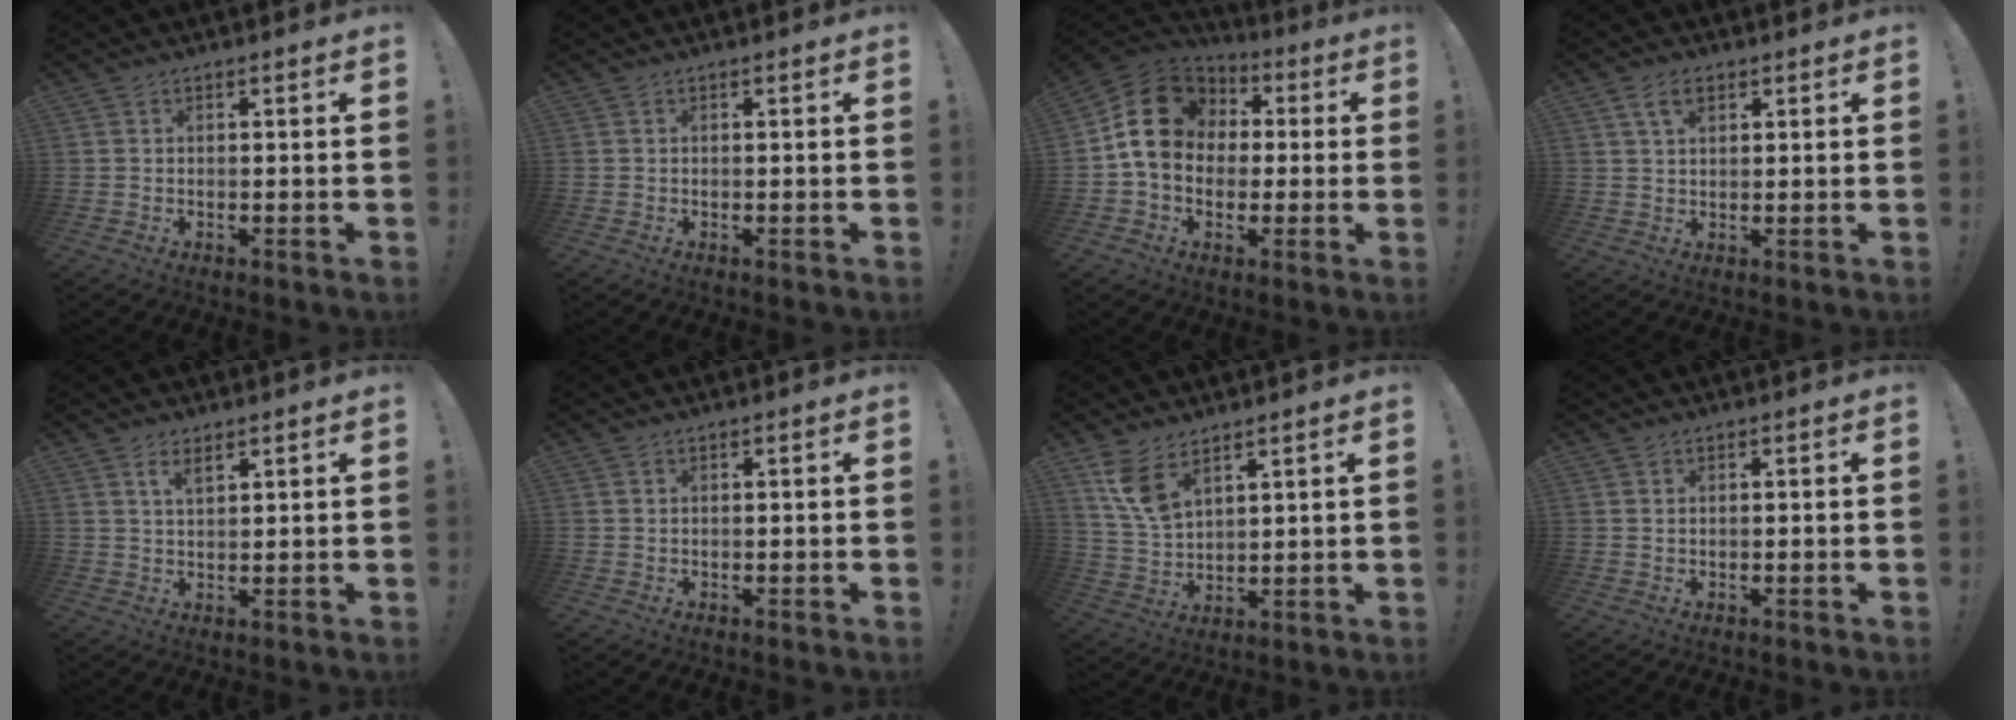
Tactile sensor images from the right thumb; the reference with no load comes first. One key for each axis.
{"total": 0.0}
{"total": 17.1, "fx": 3.2, "fy": 13.9, "fz": 9.4, "tx": -0.139, "ty": 0.009, "tz": 0.065}
{"total": 5.3, "fx": 2.6, "fy": 2.8, "fz": 3.7, "tx": -0.061, "ty": -0.002, "tz": 0.047}
{"total": 3.6, "fx": 2.1, "fy": 1.3, "fz": 2.7, "tx": -0.041, "ty": -0.010, "tz": 0.035}
{"total": 1.0, "fx": 0.6, "fy": 0.8, "fz": -0.2, "tx": 0.012, "ty": 0.001, "tz": 0.010}
{"total": 8.8, "fx": 5.6, "fy": 4.4, "fz": 5.2, "tx": -0.096, "ty": -0.022, "tz": 0.112}
{"total": 0.8, "fx": 0.7, "fy": 0.4, "fz": -0.1, "tx": 0.001, "ty": 0.002, "tz": 0.014}